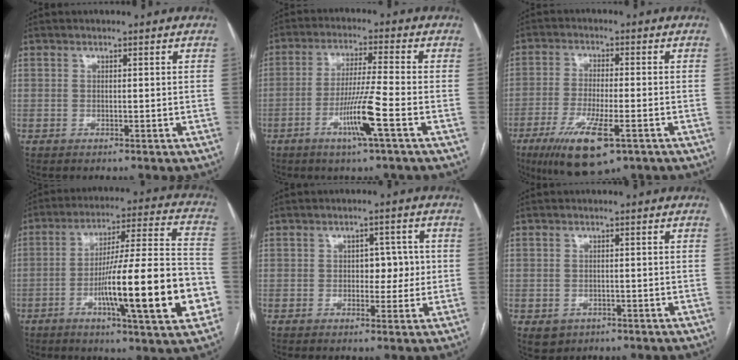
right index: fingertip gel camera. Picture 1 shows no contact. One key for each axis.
{"total": 8.1, "fx": -3.3, "fy": -1.0, "fz": 7.3, "tx": -0.145, "ty": -0.011, "tz": -0.063}
{"total": 11.5, "fx": -6.0, "fy": 2.5, "fz": 9.4, "tx": -0.175, "ty": -0.028, "tz": -0.096}
{"total": 21.1, "fx": -6.3, "fy": 1.5, "fz": 20.0, "tx": -0.282, "ty": 0.006, "tz": -0.090}
{"total": 4.1, "fx": 0.0, "fy": 2.6, "fz": 3.2, "tx": -0.031, "ty": 0.016, "tz": 0.002}
{"total": 3.3, "fx": -1.5, "fy": 2.8, "fz": 0.8, "tx": -0.007, "ty": 0.002, "tz": -0.015}